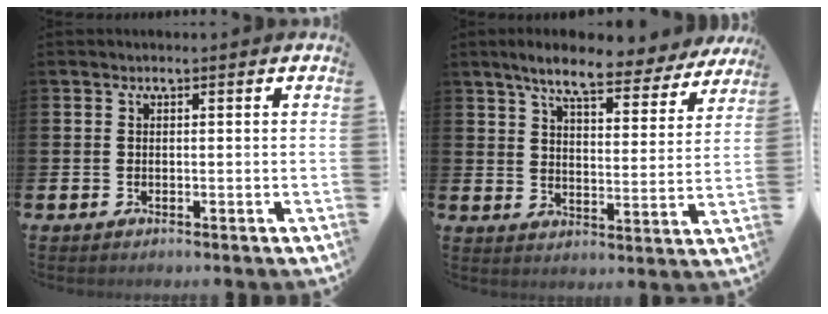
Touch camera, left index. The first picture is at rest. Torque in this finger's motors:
{"motor_torque": [1.07, -1.07, 0.64, 0.21]}